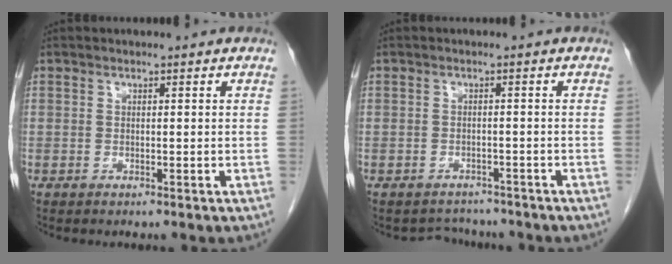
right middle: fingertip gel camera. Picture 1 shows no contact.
{"total": 3.4, "force": [-3.0, 1.5, -0.4], "torque": [0.004, 0.007, -0.044]}